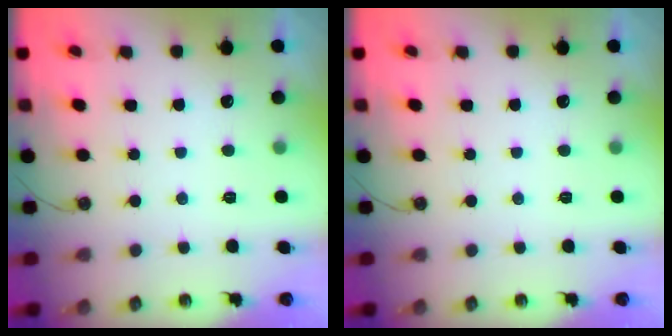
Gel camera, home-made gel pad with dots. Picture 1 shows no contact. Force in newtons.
{"total": 0.0}